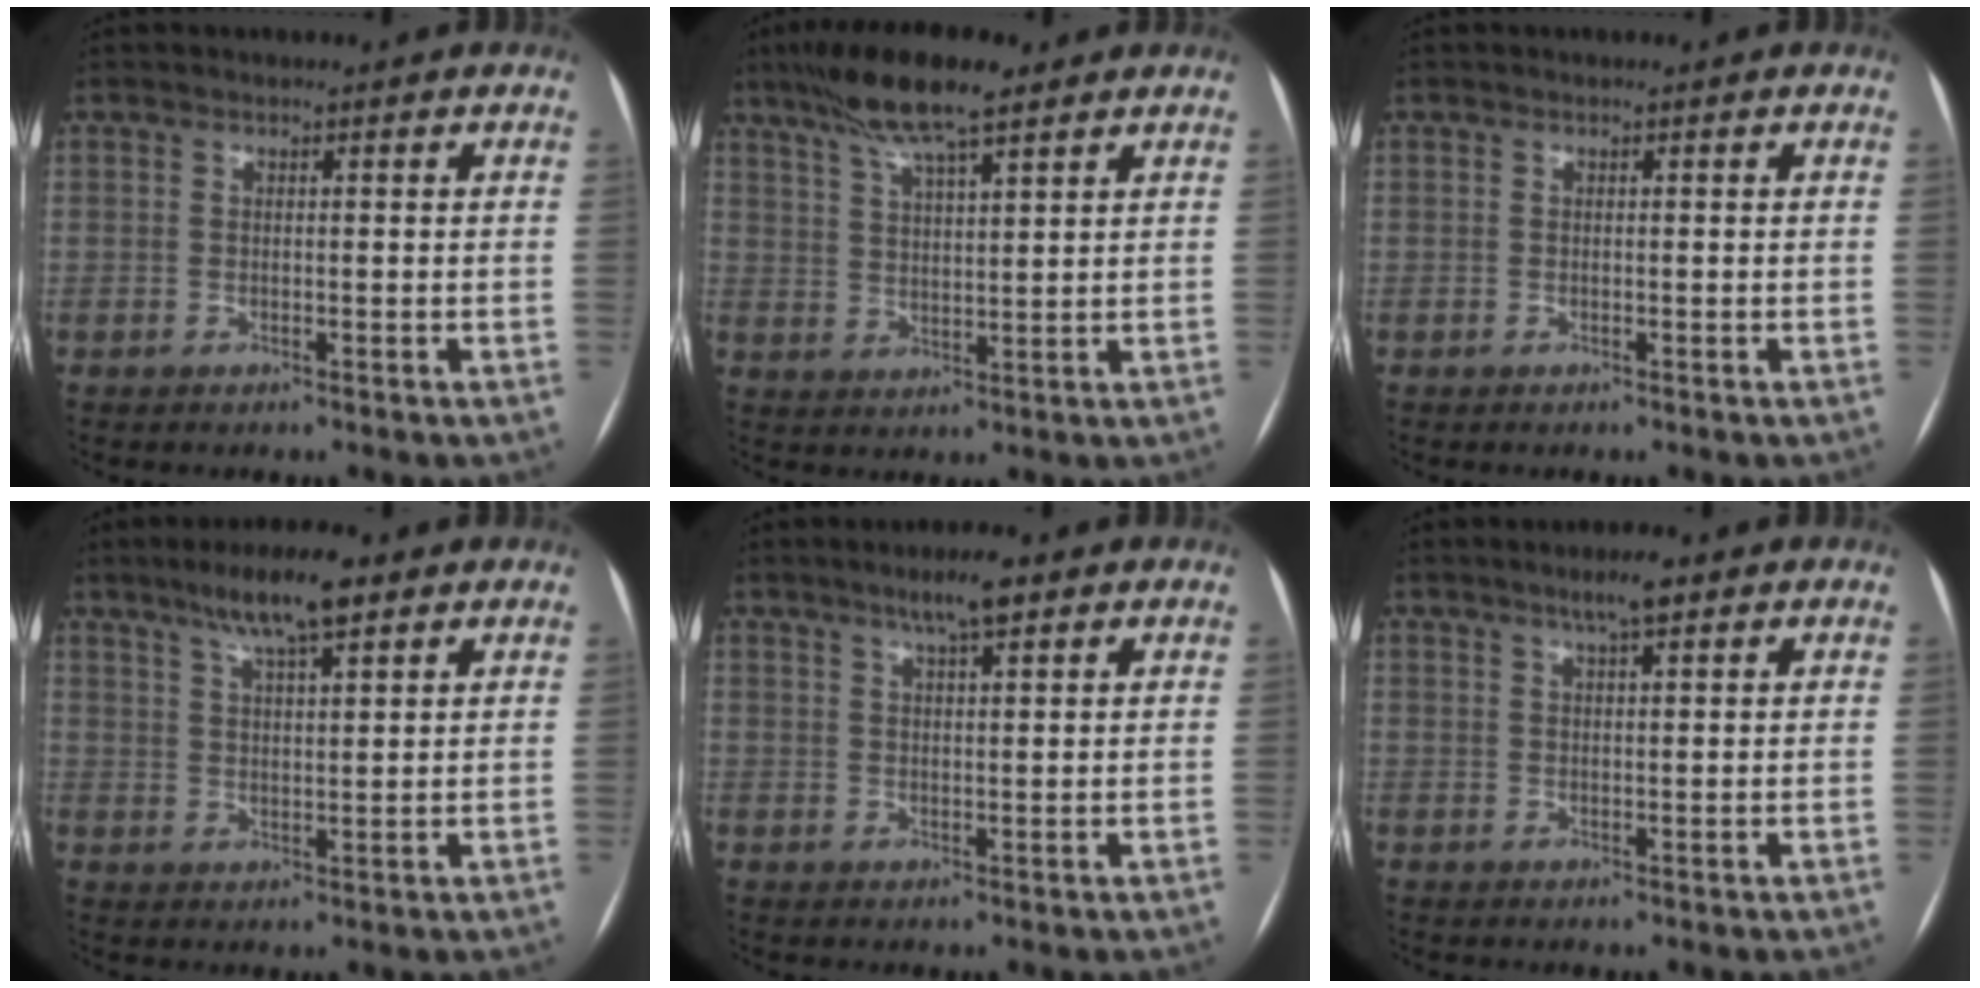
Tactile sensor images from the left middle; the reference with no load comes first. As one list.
[{"total": 10.1, "force": [7.2, 1.5, 6.9], "torque": [-0.129, 0.016, 0.126]}, {"total": 0.0}, {"total": 7.8, "force": [5.2, 1.2, 5.7], "torque": [-0.105, 0.012, 0.088]}, {"total": 4.3, "force": [2.8, 0.5, 3.2], "torque": [-0.060, 0.007, 0.046]}, {"total": 3.3, "force": [2.1, 0.4, 2.5], "torque": [-0.048, 0.006, 0.036]}]